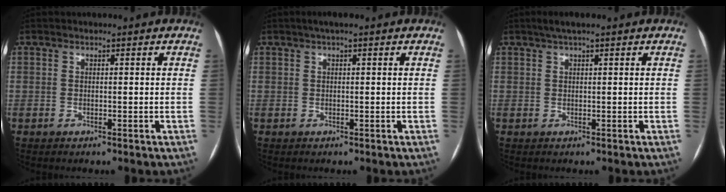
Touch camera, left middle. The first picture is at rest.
{"total": 2.1, "force": [1.3, 0.2, 1.6], "torque": [-0.028, 0.020, 0.019]}
{"total": 2.9, "force": [2.1, 0.2, 2.1], "torque": [-0.039, 0.021, 0.036]}